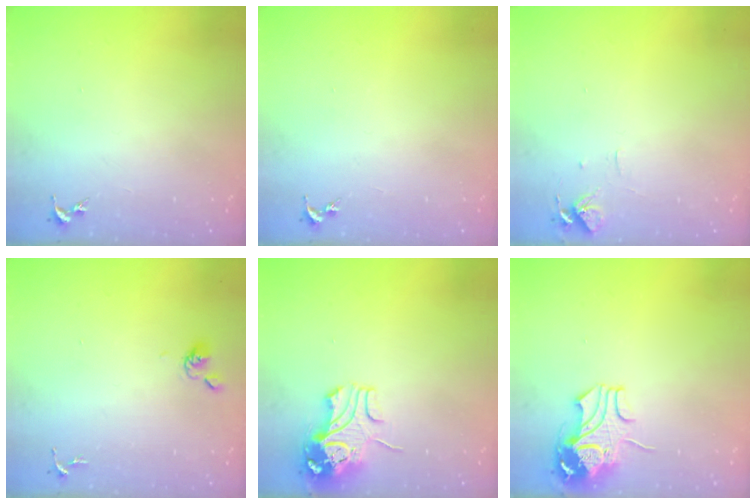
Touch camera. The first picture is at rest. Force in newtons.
{"total": 0.0}
{"total": 6.2, "press": 6.2, "slide": 0.5}
{"total": 4.4, "press": 4.3, "slide": 0.8}
{"total": 9.8, "press": 9.7, "slide": 1.4}
{"total": 10.0, "press": 9.9, "slide": 1.5}